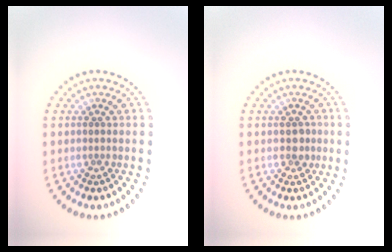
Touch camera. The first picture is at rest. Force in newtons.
{"total": 1.2, "press": 1.2, "slide": 0.3}